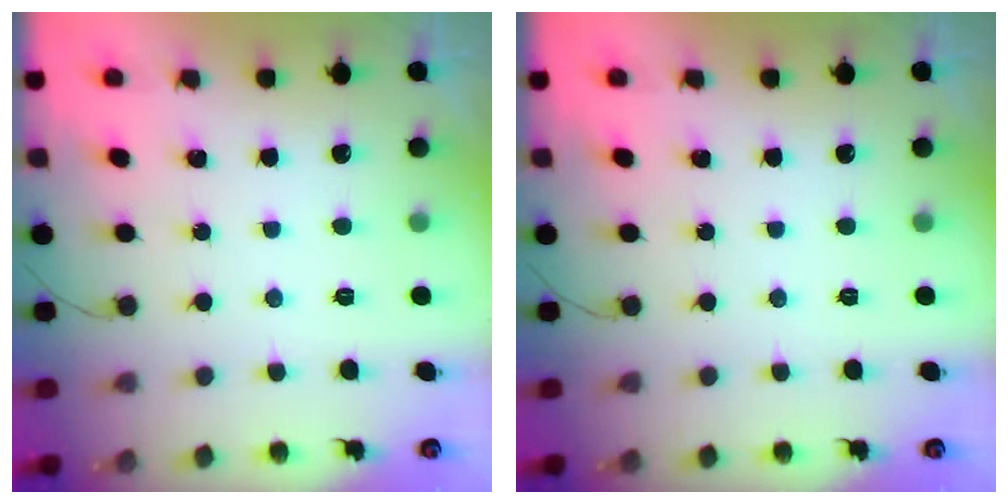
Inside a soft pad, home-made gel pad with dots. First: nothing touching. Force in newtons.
{"total": 0.0}